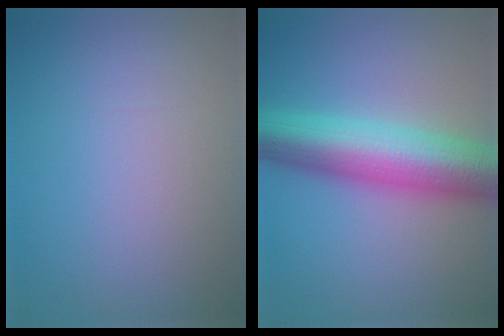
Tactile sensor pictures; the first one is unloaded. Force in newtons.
{"total": 9.6, "press": 9.6, "slide": 0.2}